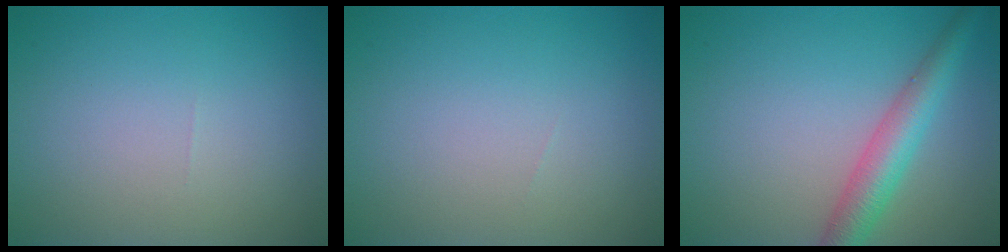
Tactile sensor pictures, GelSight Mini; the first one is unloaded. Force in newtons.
{"total": 0.0}
{"total": 4.2, "press": 4.2, "slide": 0.1}